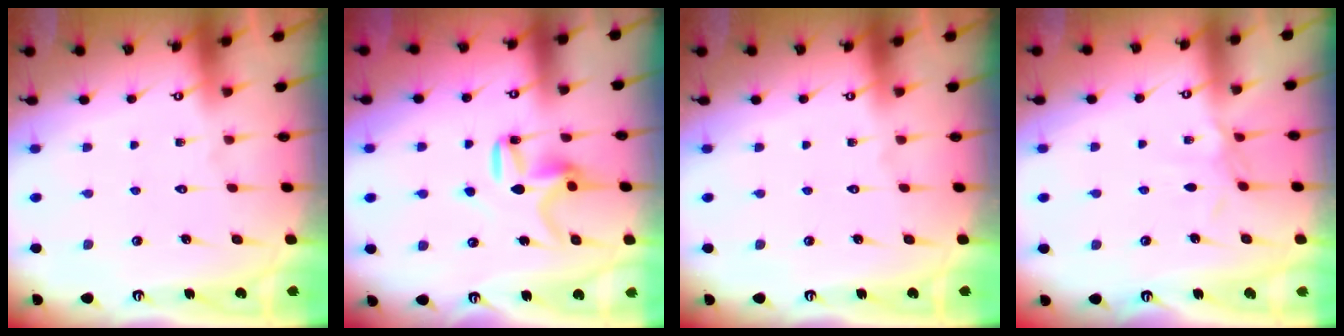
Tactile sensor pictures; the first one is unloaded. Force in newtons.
{"total": 9.6, "press": 9.6, "slide": 0.7}
{"total": 0.0}
{"total": 4.2, "press": 4.2, "slide": 0.4}